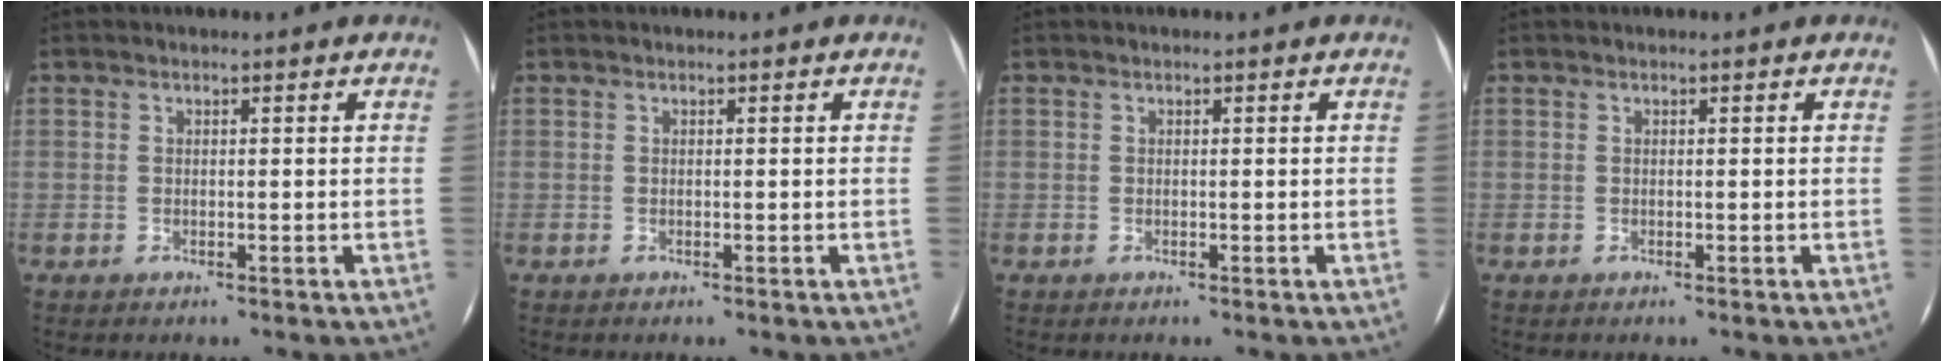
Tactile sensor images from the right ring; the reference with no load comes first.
{"total": 0.0}
{"total": 0.0}
{"total": 0.0}